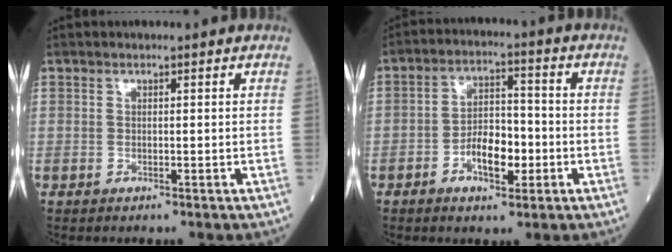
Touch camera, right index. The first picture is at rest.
{"total": 7.0, "force": [-2.4, 3.3, 5.7], "torque": [-0.107, 0.012, -0.038]}